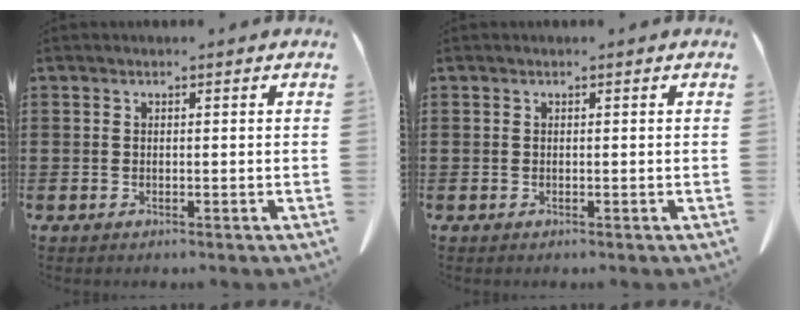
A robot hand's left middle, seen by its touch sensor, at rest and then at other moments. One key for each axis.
{"total": 0.0}